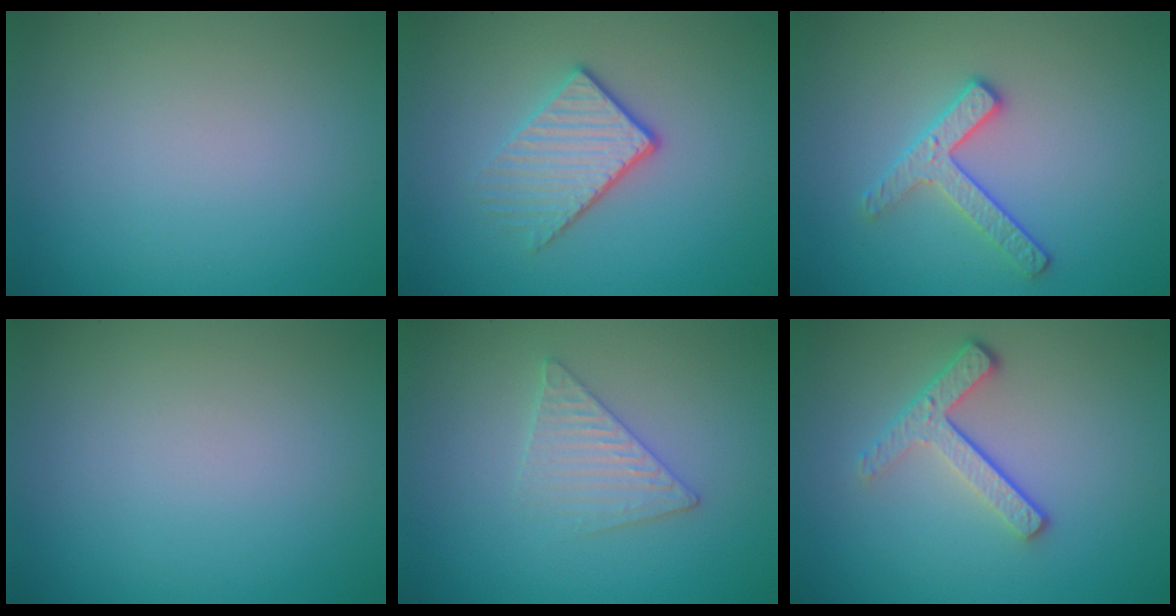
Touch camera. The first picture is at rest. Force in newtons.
{"total": 3.5, "press": 2.6, "slide": 2.3}
{"total": 2.6, "press": 2.4, "slide": 0.9}
{"total": 0.0}
{"total": 2.6, "press": 2.6, "slide": 0.3}
{"total": 3.5, "press": 2.5, "slide": 2.5}